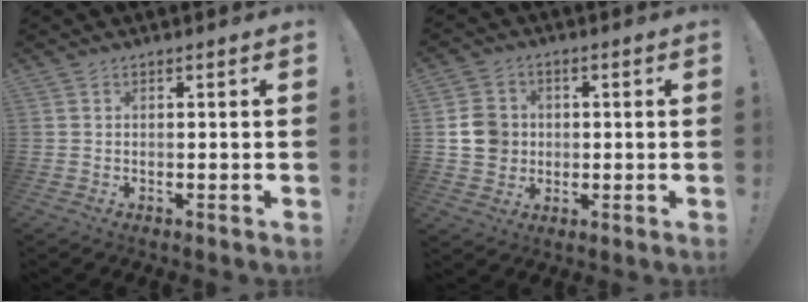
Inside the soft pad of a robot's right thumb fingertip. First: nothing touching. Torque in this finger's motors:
{"motor_torque": [0.82, 0.72, 0.52, -0.19, 0.12]}